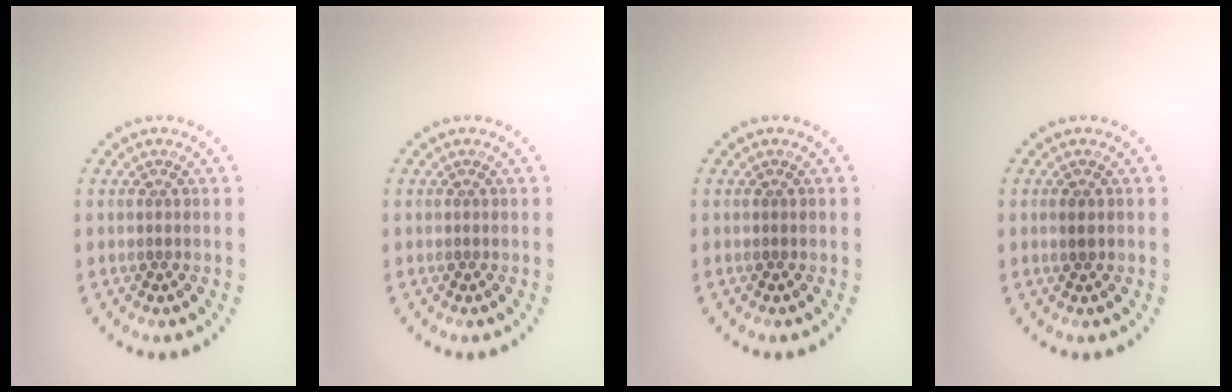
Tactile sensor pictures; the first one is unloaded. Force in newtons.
{"total": 0.0}
{"total": 0.0}
{"total": 0.7, "press": 0.7, "slide": 0.1}